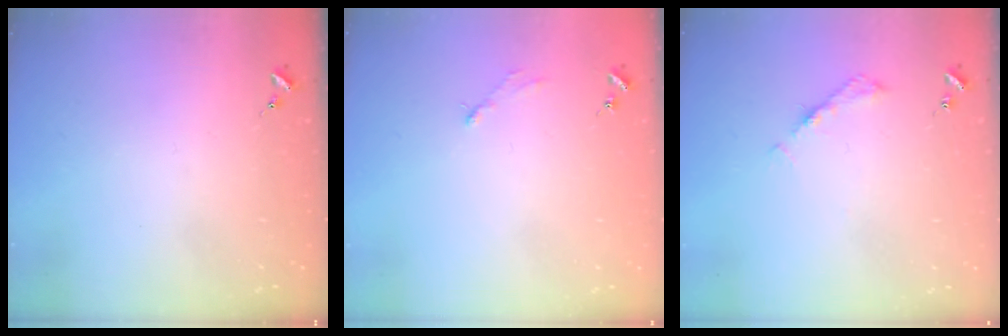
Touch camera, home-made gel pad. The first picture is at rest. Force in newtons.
{"total": 2.9, "press": 2.9, "slide": 0.4}
{"total": 5.3, "press": 5.3, "slide": 0.5}